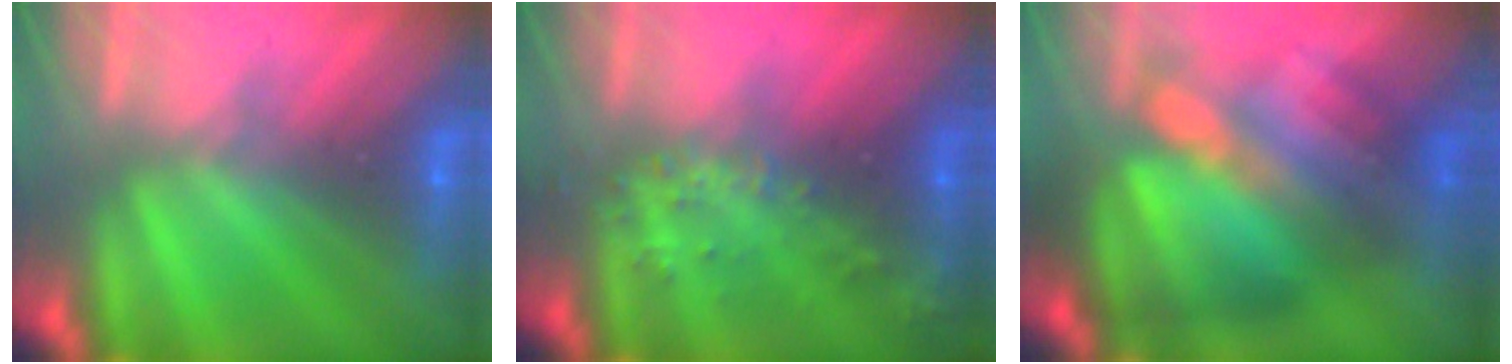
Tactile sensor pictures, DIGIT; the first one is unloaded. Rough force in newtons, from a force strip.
{"total": 2.8}
{"total": 7.1}